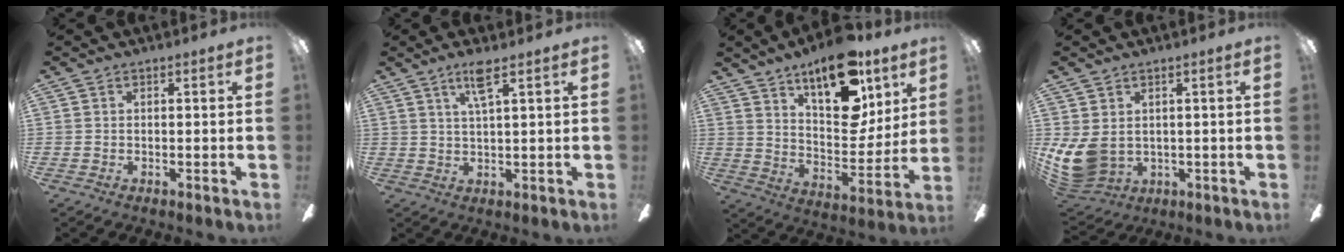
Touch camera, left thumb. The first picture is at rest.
{"total": 5.6, "force": [3.4, 0.8, 4.4], "torque": [-0.081, -0.003, 0.054]}
{"total": 19.5, "force": [13.0, 8.6, 11.8], "torque": [-0.170, -0.077, 0.220]}
{"total": 8.6, "force": [0.4, 6.5, 5.6], "torque": [-0.137, -0.007, 0.013]}